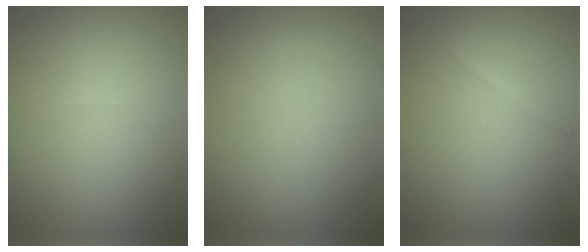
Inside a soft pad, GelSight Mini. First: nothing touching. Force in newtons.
{"total": 0.0}
{"total": 0.7, "press": 0.7, "slide": 0.0}